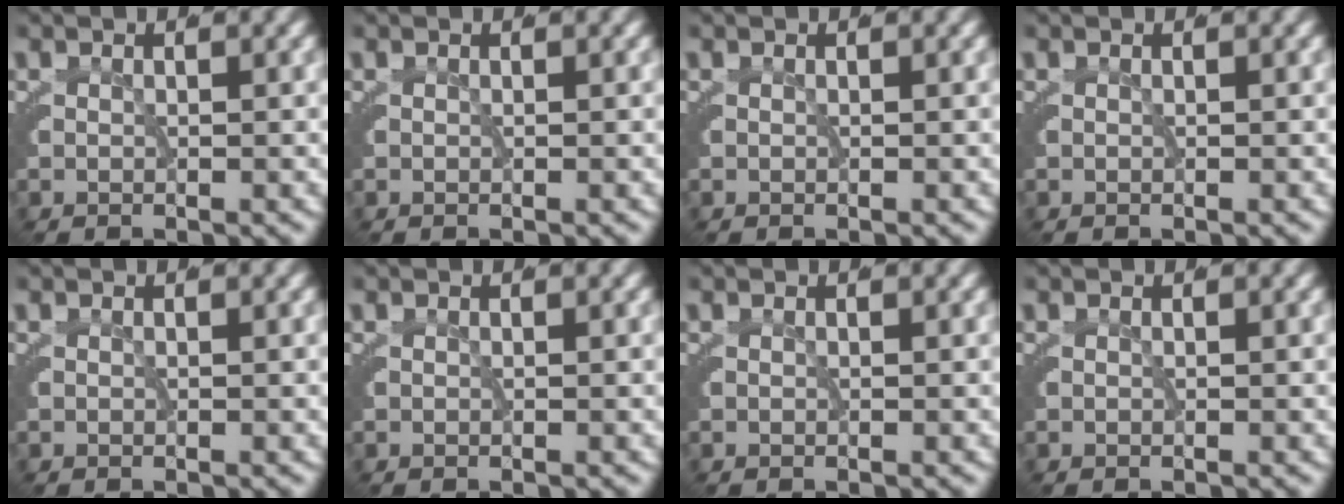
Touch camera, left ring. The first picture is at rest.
{"total": 0.0}
{"total": 0.0}
{"total": 0.0}
{"total": 0.0}
{"total": 0.0}
{"total": 0.0}
{"total": 0.0}